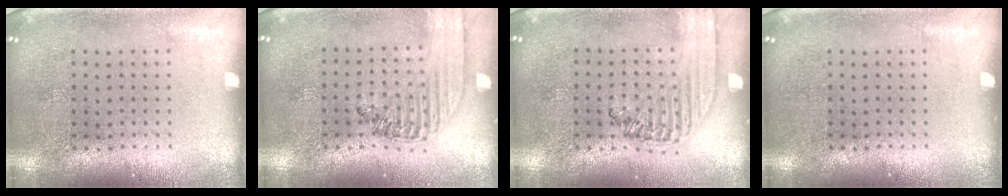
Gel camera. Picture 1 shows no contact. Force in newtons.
{"total": 1.5, "press": 1.4, "slide": 0.6}
{"total": 1.4, "press": 1.4, "slide": 0.5}
{"total": 0.0}